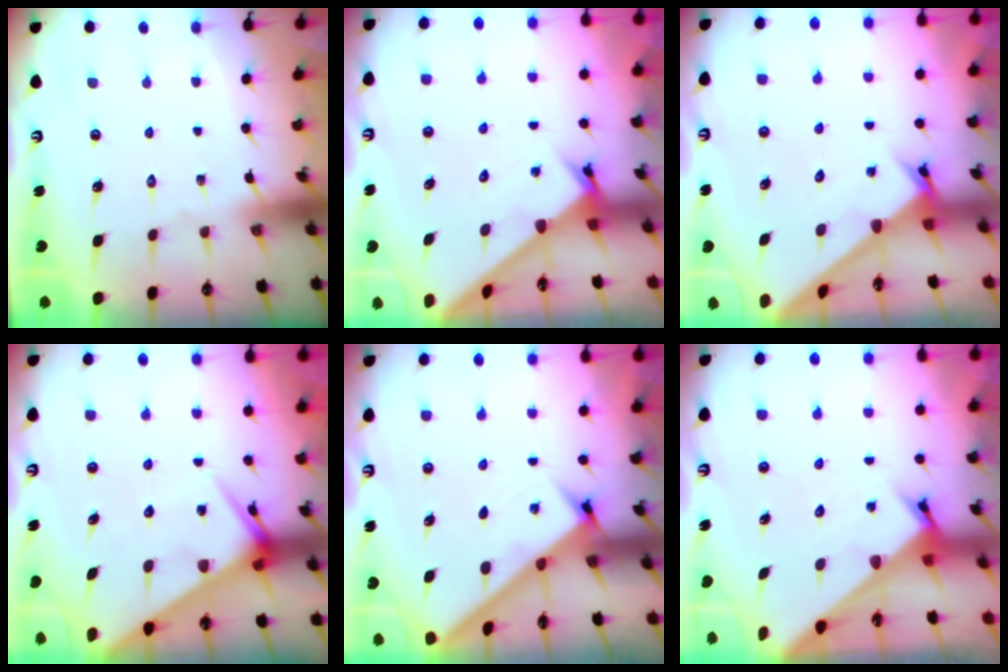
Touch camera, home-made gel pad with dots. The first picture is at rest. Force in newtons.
{"total": 2.1, "press": 2.1, "slide": 0.1}
{"total": 1.9, "press": 1.9, "slide": 0.1}
{"total": 5.8, "press": 5.7, "slide": 0.6}
{"total": 2.6, "press": 2.6, "slide": 0.3}
{"total": 2.2, "press": 2.2, "slide": 0.1}